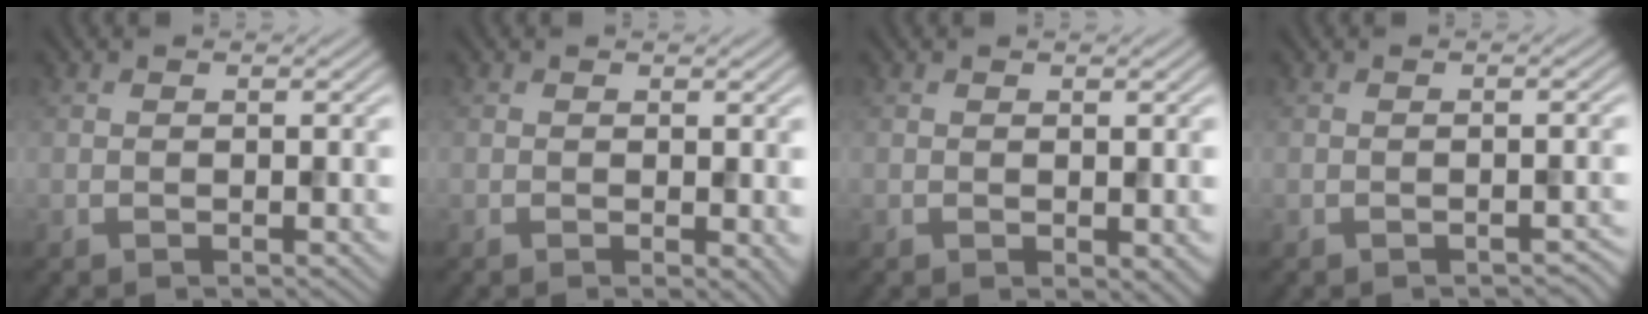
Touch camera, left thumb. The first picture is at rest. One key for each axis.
{"total": 1.4, "fx": 0.0, "fy": 0.7, "fz": 1.2, "tx": -0.015, "ty": -0.006, "tz": 0.001}
{"total": 1.1, "fx": 0.0, "fy": 0.7, "fz": 0.9, "tx": -0.011, "ty": -0.004, "tz": 0.003}
{"total": 1.0, "fx": -0.9, "fy": 0.2, "fz": 0.5, "tx": -0.005, "ty": -0.002, "tz": -0.011}